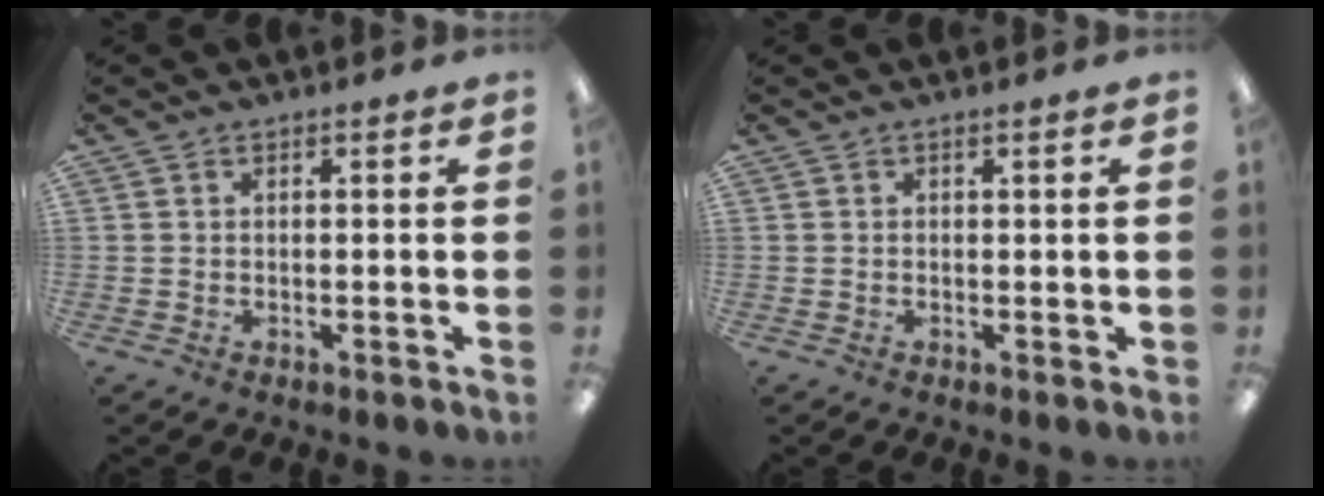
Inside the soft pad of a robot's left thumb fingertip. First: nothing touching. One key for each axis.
{"total": 0.0}